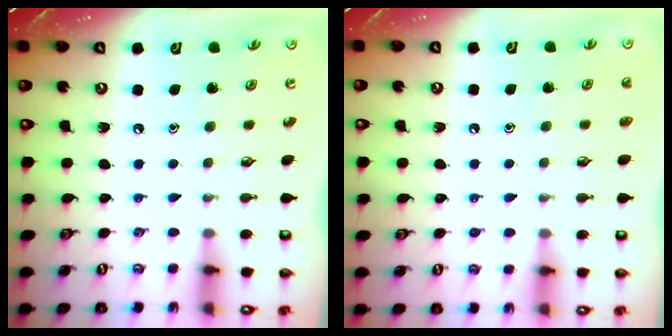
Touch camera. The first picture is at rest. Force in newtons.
{"total": 1.1, "press": 1.1, "slide": 0.3}